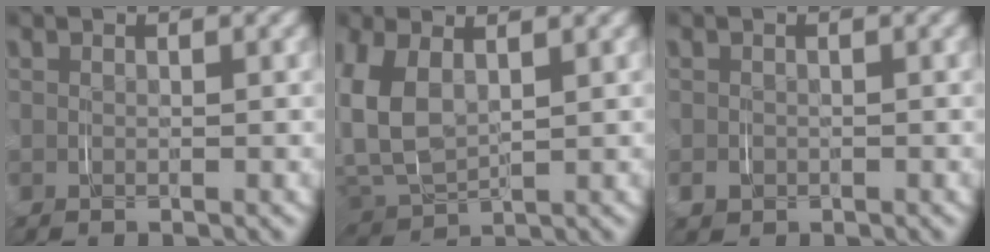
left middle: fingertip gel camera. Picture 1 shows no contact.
{"total": 9.1, "force": [1.6, 7.2, 5.4], "torque": [-0.171, -0.015, 0.033]}
{"total": 1.6, "force": [-0.6, 1.3, 0.5], "torque": [-0.014, -0.009, -0.007]}